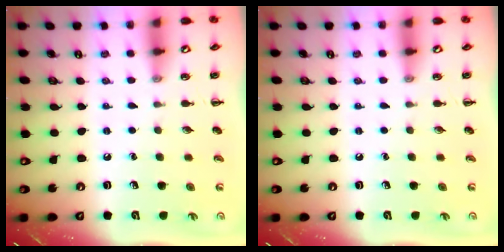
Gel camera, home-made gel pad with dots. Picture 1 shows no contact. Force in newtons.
{"total": 0.0}